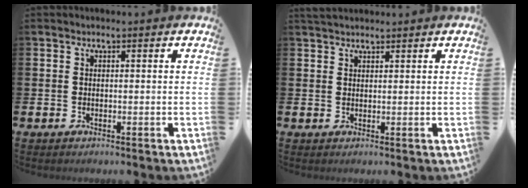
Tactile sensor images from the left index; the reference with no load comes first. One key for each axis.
{"total": 1.9, "fx": 1.8, "fy": 0.5, "fz": 0.2, "tx": 0.007, "ty": -0.004, "tz": 0.030}